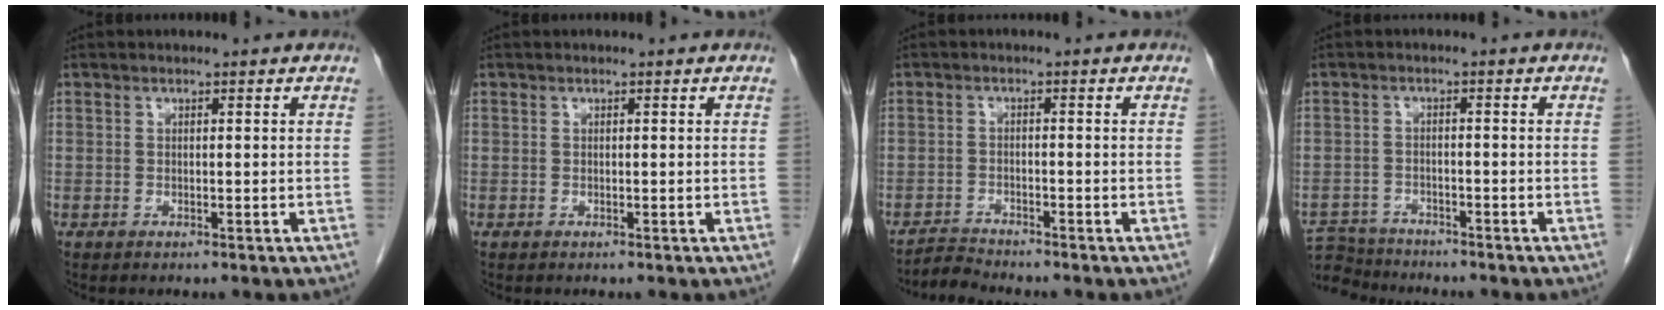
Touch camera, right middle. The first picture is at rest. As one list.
[{"total": 0.0}, {"total": 2.4, "force": [-2.2, -0.5, -0.6], "torque": [0.016, -0.017, -0.040]}, {"total": 5.9, "force": [-5.8, 1.0, -0.2], "torque": [0.008, -0.004, -0.104]}]